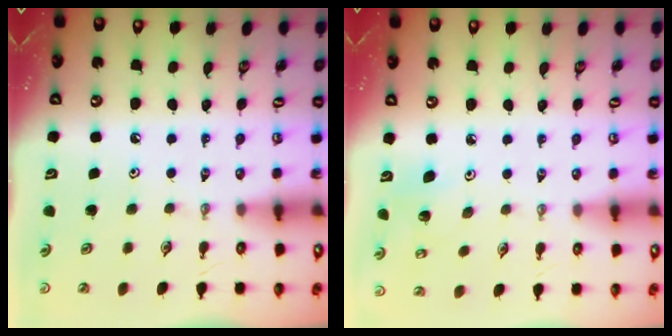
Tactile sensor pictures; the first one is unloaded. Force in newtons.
{"total": 5.6, "press": 5.6, "slide": 0.9}